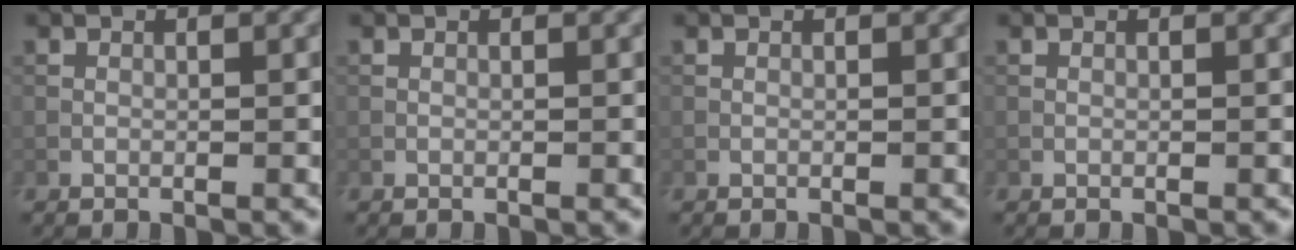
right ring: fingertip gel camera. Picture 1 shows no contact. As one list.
[{"total": 0.0}, {"total": 0.0}, {"total": 0.0}]